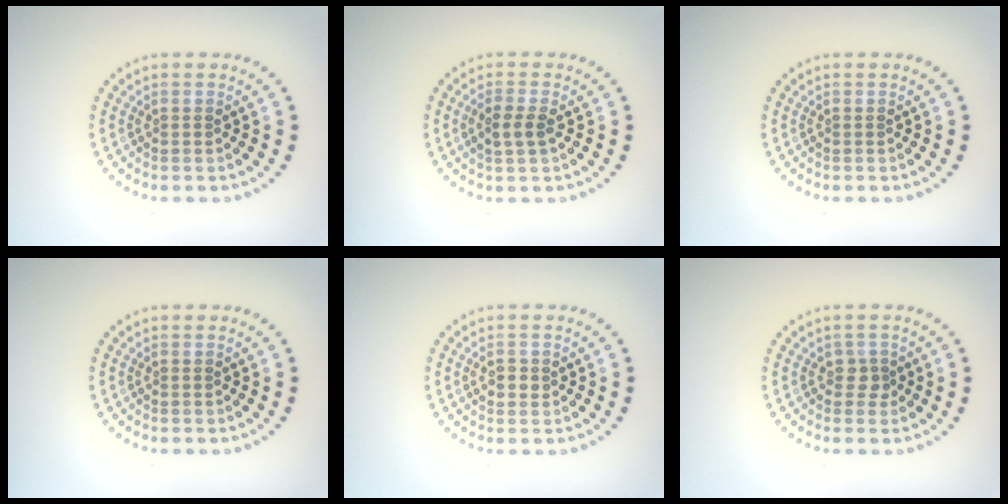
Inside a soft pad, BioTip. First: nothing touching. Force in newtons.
{"total": 1.8, "press": 1.8, "slide": 0.3}
{"total": 0.0}
{"total": 0.0}
{"total": 1.5, "press": 1.4, "slide": 0.2}
{"total": 1.3, "press": 1.1, "slide": 0.7}